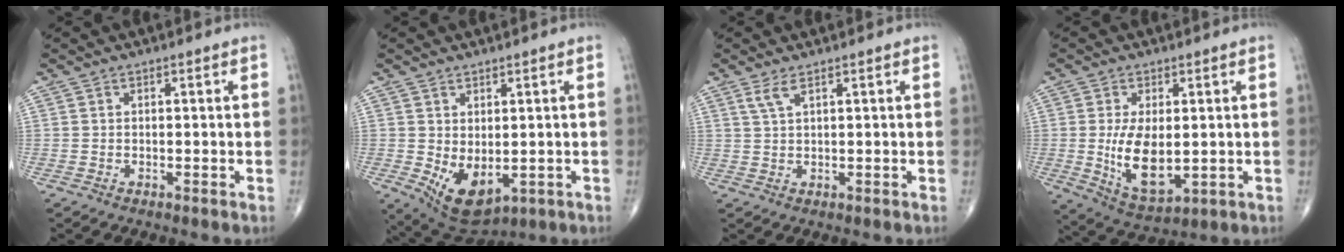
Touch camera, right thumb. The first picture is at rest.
{"total": 8.3, "force": [-1.0, 4.7, 6.8], "torque": [-0.100, -0.008, 0.009]}
{"total": 2.2, "force": [1.3, 0.4, 1.7], "torque": [-0.043, -0.001, 0.034]}
{"total": 10.6, "force": [-0.2, 5.3, 9.2], "torque": [-0.159, -0.020, 0.015]}